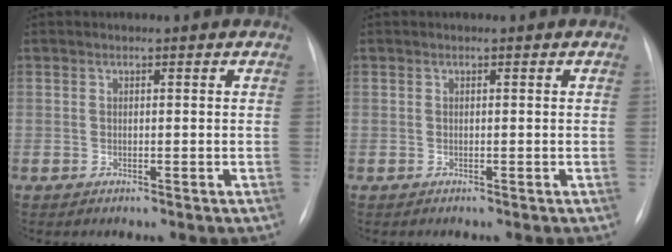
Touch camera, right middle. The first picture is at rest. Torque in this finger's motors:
{"motor_torque": [-0.21, -0.09, -0.01, -0.01]}